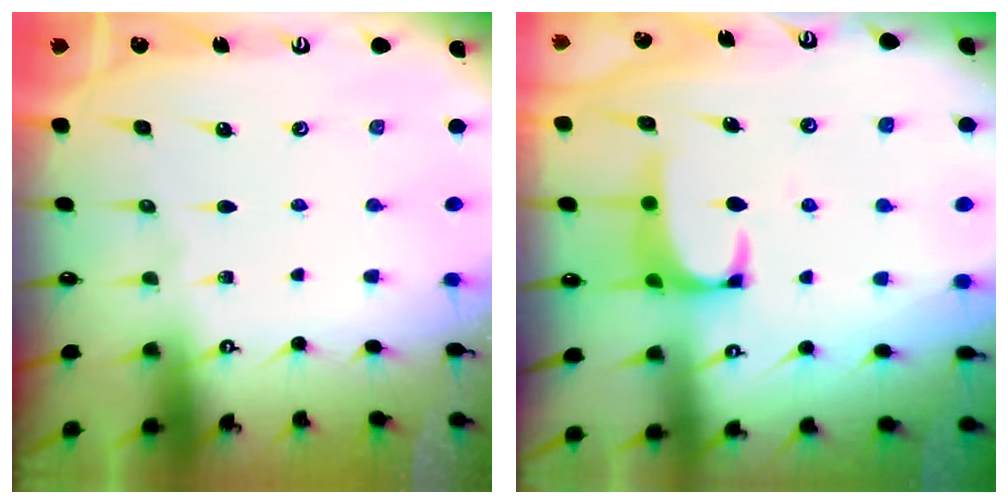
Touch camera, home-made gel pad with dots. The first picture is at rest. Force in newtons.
{"total": 1.2, "press": 1.2, "slide": 0.4}